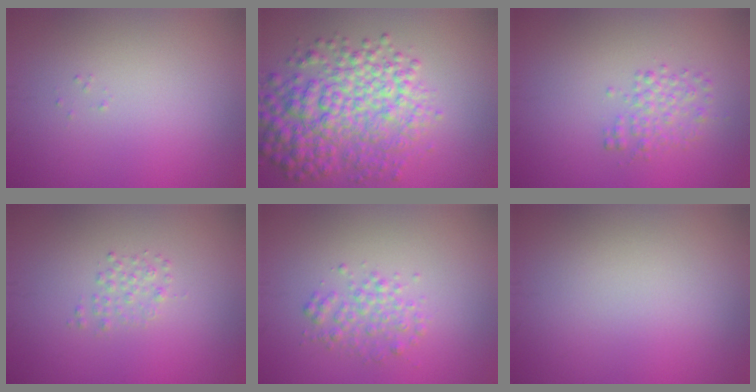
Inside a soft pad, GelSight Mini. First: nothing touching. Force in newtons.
{"total": 7.9, "press": 7.9, "slide": 0.1}
{"total": 2.0, "press": 2.0, "slide": 0.0}
{"total": 1.2, "press": 1.2, "slide": 0.0}
{"total": 2.0, "press": 2.0, "slide": 0.0}
{"total": 0.0}